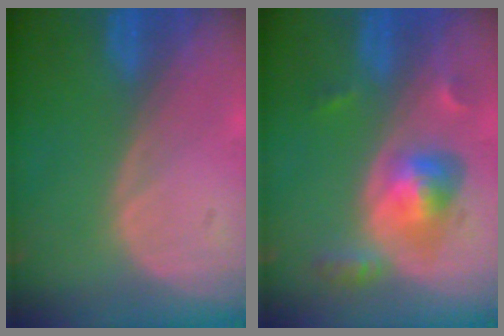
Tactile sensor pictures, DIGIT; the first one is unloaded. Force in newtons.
{"total": 5.9, "press": 5.5, "slide": 2.1}